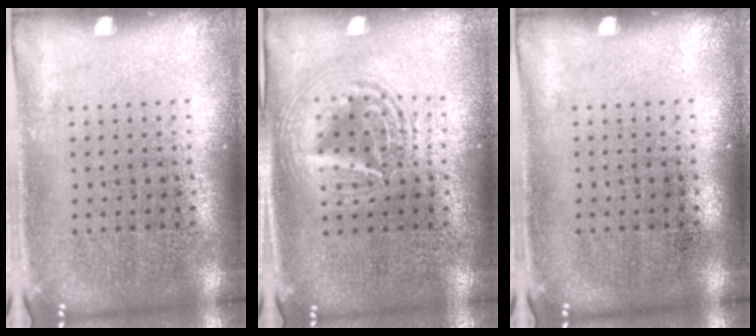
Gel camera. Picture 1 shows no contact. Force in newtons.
{"total": 2.2, "press": 2.2, "slide": 0.2}
{"total": 0.0}